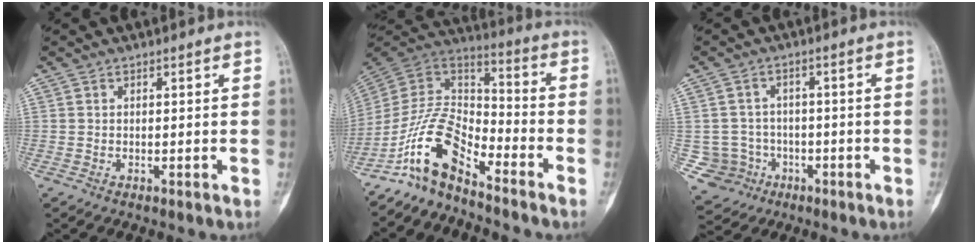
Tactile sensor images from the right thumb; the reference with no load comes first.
{"total": 12.5, "force": [-8.9, 5.1, 7.1], "torque": [-0.126, 0.093, -0.178]}
{"total": 6.8, "force": [-1.8, 6.6, 0.7], "torque": [0.002, 0.020, -0.022]}